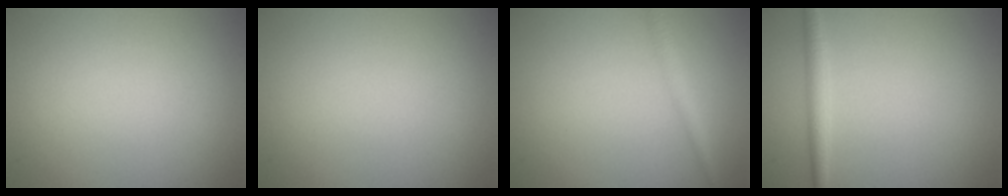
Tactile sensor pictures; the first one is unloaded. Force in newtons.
{"total": 0.0}
{"total": 1.6, "press": 1.6, "slide": 0.1}
{"total": 1.9, "press": 1.9, "slide": 0.0}